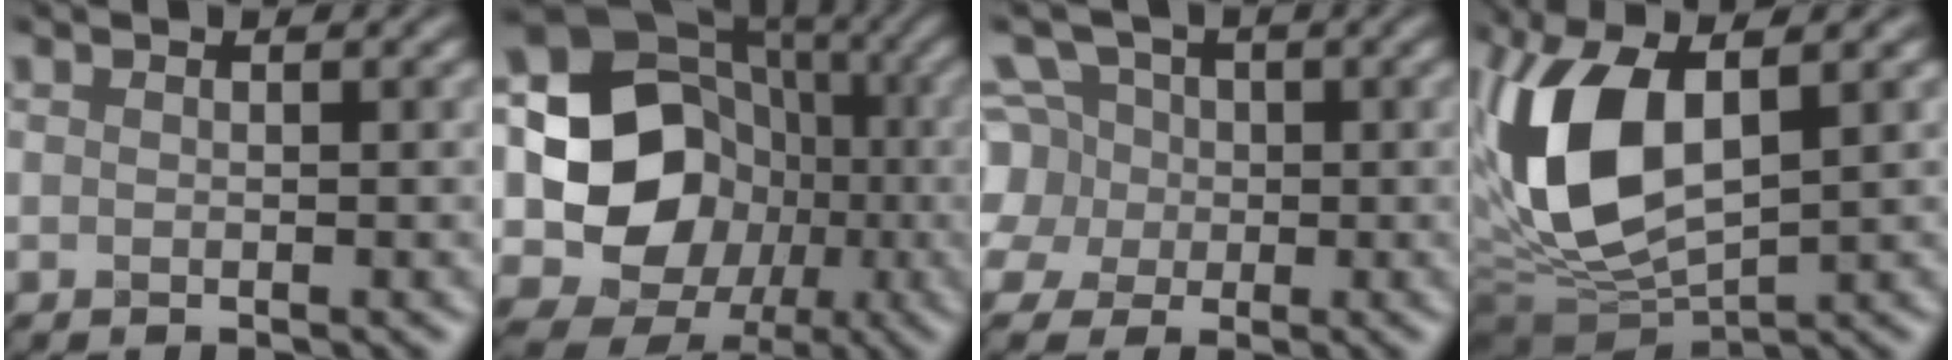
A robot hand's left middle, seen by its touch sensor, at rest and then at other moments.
{"total": 13.7, "force": [-1.4, 12.2, 5.9], "torque": [-0.124, -0.009, -0.007]}
{"total": 5.5, "force": [-0.2, 5.4, 1.0], "torque": [-0.060, 0.025, -0.018]}
{"total": 9.8, "force": [0.7, 4.7, 8.6], "torque": [-0.225, -0.005, 0.032]}